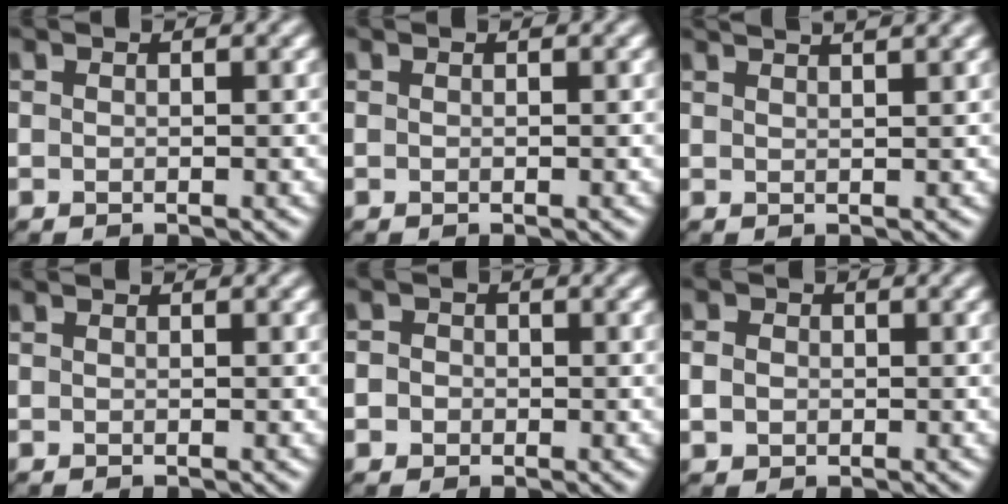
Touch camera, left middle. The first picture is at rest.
{"total": 0.0}
{"total": 5.1, "force": [3.9, 1.8, 2.8], "torque": [-0.015, 0.040, 0.024]}
{"total": 0.0}
{"total": 1.7, "force": [0.0, 1.6, 0.4], "torque": [0.009, 0.005, -0.015]}
{"total": 1.1, "force": [0.1, 1.1, 0.1], "torque": [-0.005, 0.003, 0.000]}